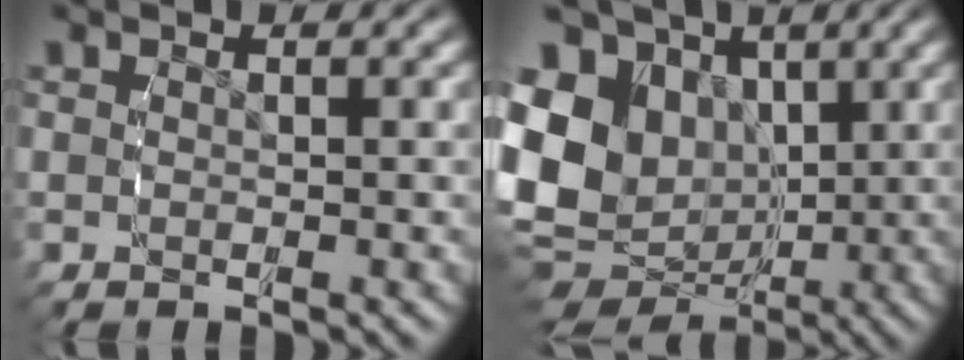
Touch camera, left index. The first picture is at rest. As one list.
[{"total": 15.9, "force": [-0.5, 13.0, 9.2], "torque": [-0.194, -0.057, 0.012]}]